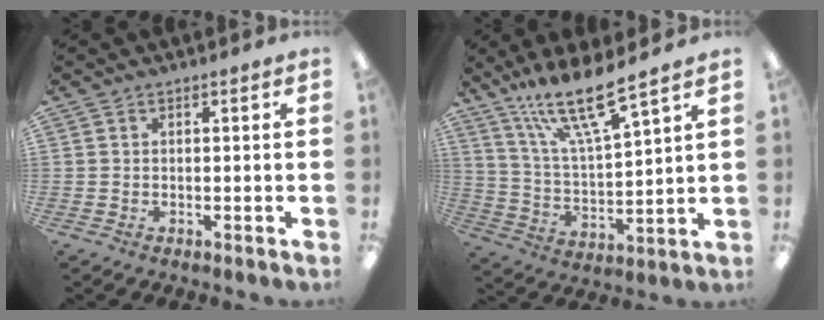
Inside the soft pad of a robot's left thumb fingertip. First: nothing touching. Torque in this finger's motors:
{"motor_torque": [1.61, 0.41, 1.30, -1.23, 0.11]}